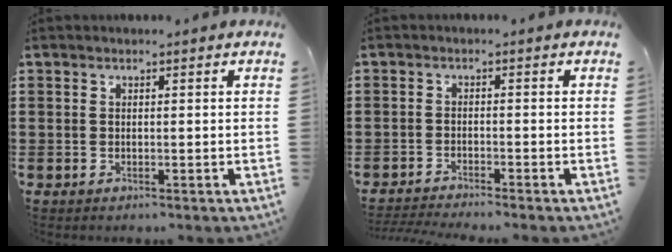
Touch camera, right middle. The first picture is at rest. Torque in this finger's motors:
{"motor_torque": [0.65, -0.17, 0.09, 0.06]}